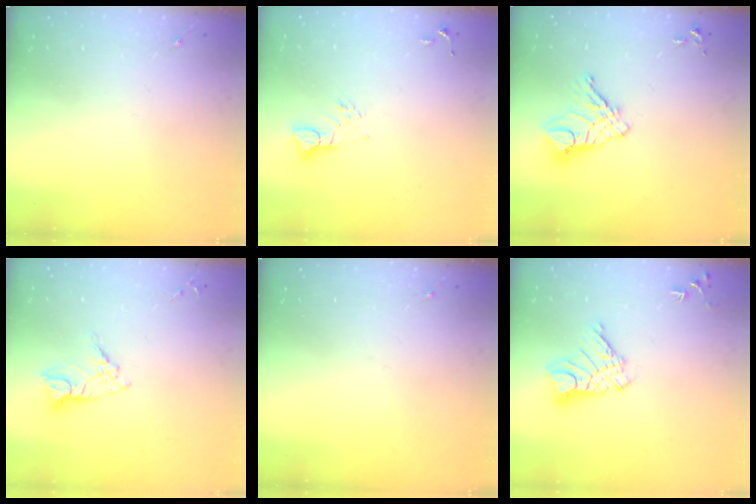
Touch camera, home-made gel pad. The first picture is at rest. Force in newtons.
{"total": 3.9, "press": 3.9, "slide": 0.5}
{"total": 11.6, "press": 11.5, "slide": 1.1}
{"total": 9.7, "press": 9.6, "slide": 0.9}
{"total": 0.0}
{"total": 11.1, "press": 11.0, "slide": 1.0}